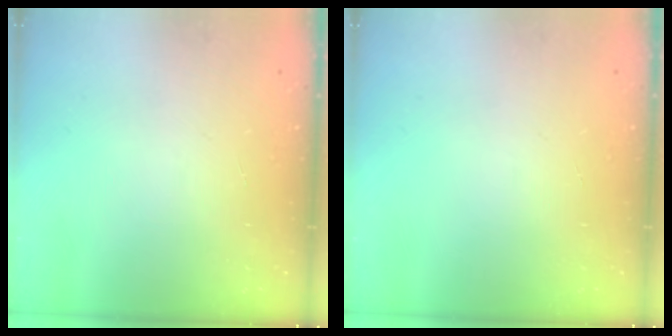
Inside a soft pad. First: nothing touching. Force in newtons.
{"total": 0.0}